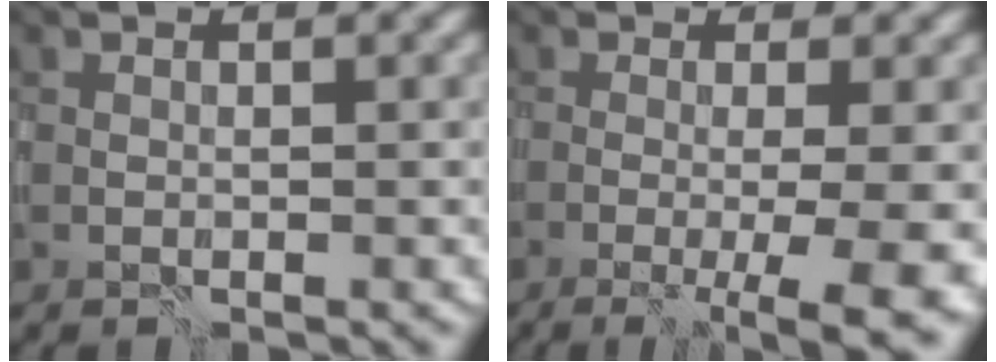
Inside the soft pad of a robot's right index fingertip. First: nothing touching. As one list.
[{"total": 7.6, "force": [-2.1, 2.0, 7.1], "torque": [-0.071, -0.013, -0.025]}]